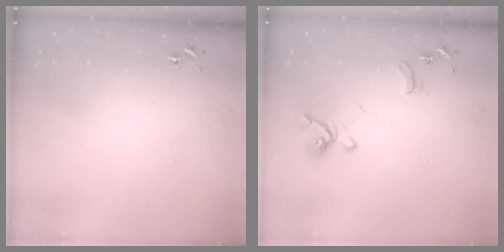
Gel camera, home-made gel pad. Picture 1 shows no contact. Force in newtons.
{"total": 12.8, "press": 12.7, "slide": 1.4}